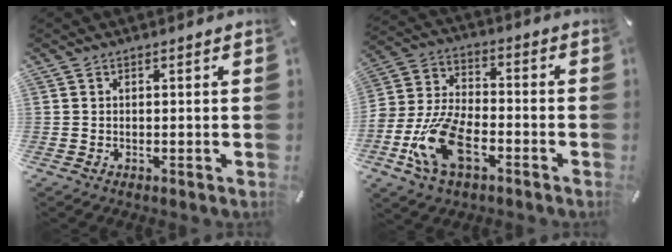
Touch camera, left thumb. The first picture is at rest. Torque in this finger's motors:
{"motor_torque": [1.87, 2.74, 0.62, -0.09, 0.52]}